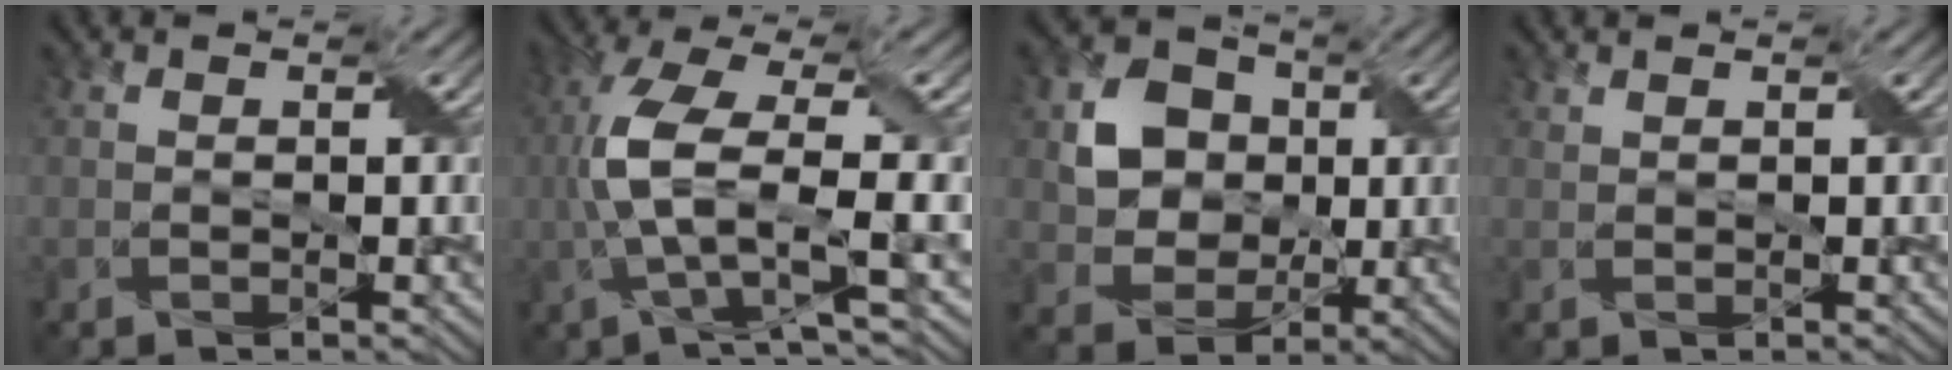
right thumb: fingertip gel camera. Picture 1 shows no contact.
{"total": 9.3, "force": [0.0, 3.1, 8.8], "torque": [-0.192, 0.009, -0.004]}
{"total": 6.9, "force": [1.2, 6.2, 2.7], "torque": [-0.068, 0.003, 0.012]}
{"total": 0.6, "force": [0.6, 0.0, -0.1], "torque": [-0.001, 0.003, 0.013]}